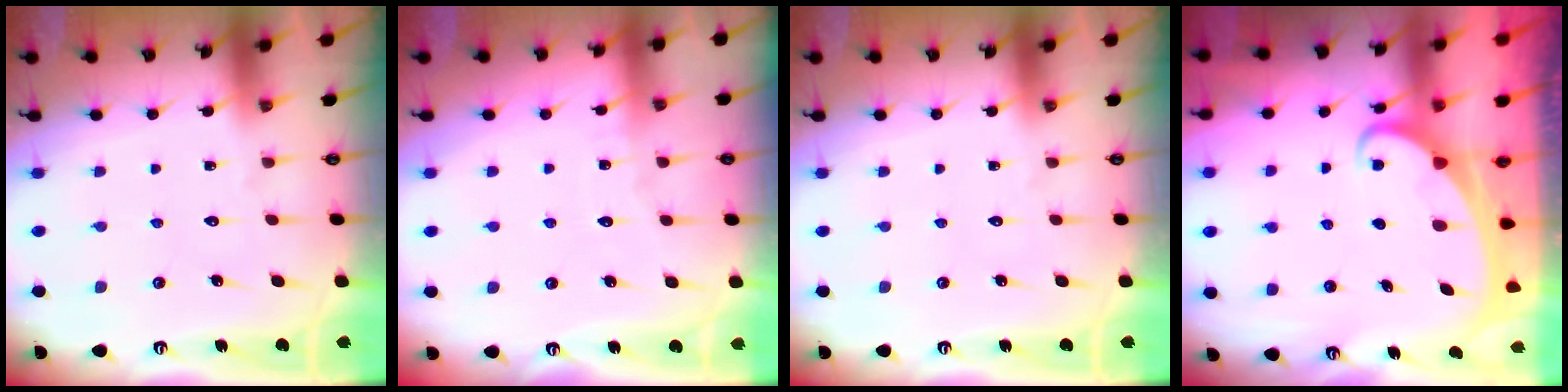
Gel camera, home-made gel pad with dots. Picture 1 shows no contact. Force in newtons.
{"total": 2.4, "press": 2.4, "slide": 0.3}
{"total": 0.0}
{"total": 2.0, "press": 2.0, "slide": 0.2}